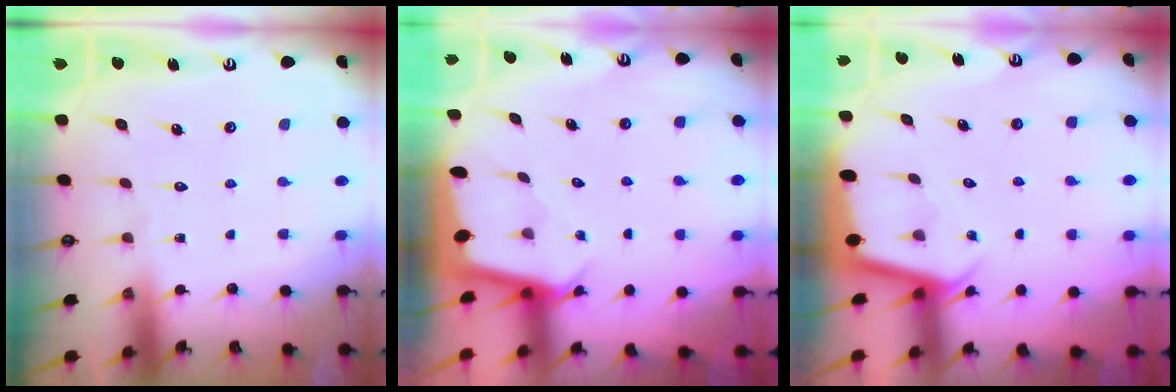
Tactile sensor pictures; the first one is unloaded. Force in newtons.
{"total": 2.4, "press": 2.4, "slide": 0.2}
{"total": 2.3, "press": 2.3, "slide": 0.1}